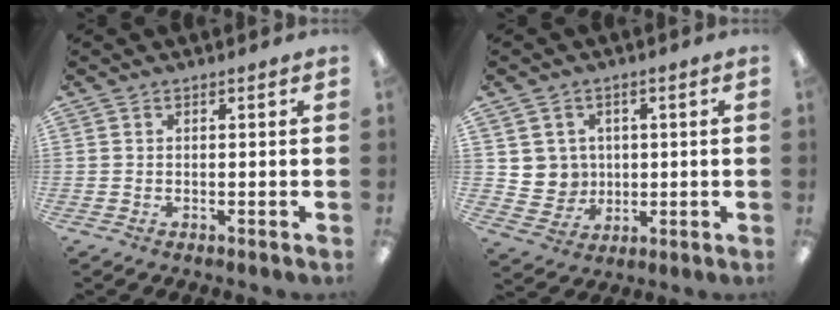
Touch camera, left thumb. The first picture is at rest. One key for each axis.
{"total": 5.7, "fx": 2.0, "fy": 5.4, "fz": -0.3, "tx": -0.013, "ty": -0.004, "tz": 0.042}